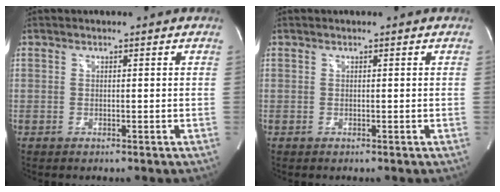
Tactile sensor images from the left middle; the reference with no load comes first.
{"total": 0.0}